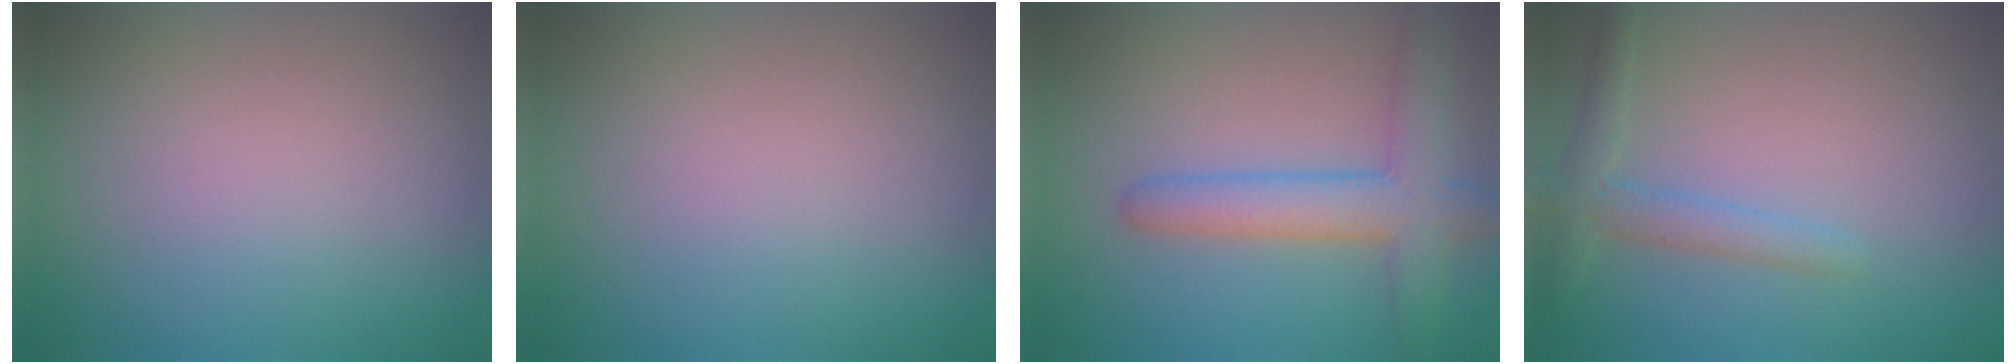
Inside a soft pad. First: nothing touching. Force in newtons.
{"total": 0.0}
{"total": 4.7, "press": 4.7, "slide": 0.3}
{"total": 2.3, "press": 2.3, "slide": 0.1}